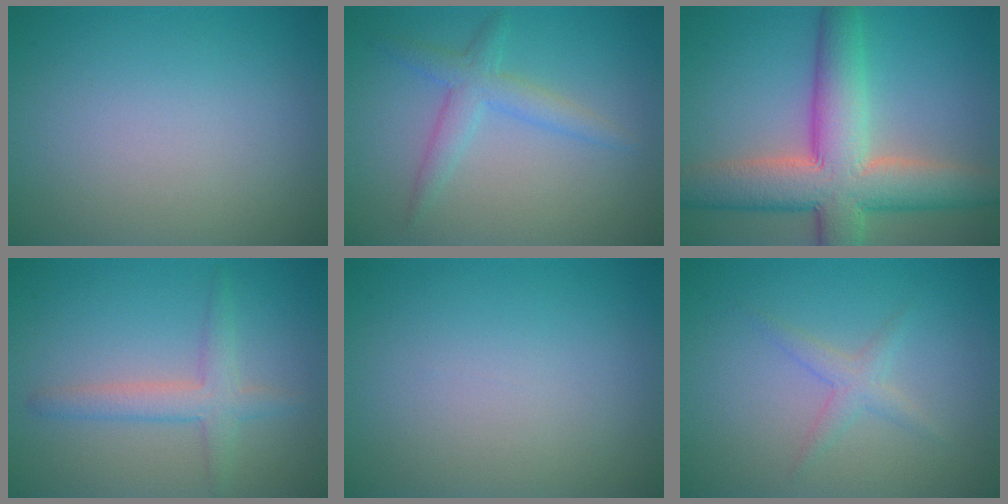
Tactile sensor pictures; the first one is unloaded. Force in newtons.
{"total": 2.8, "press": 2.8, "slide": 0.1}
{"total": 9.9, "press": 9.9, "slide": 0.5}
{"total": 2.9, "press": 2.9, "slide": 0.2}
{"total": 0.0}
{"total": 1.6, "press": 1.6, "slide": 0.1}